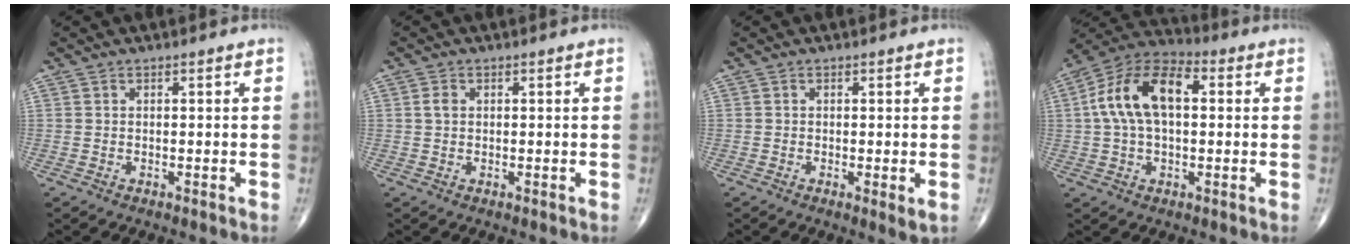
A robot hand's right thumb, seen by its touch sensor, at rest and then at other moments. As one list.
[{"total": 1.5, "force": [0.3, 1.1, 1.0], "torque": [-0.018, 0.003, 0.005]}, {"total": 2.1, "force": [-0.4, 0.4, 2.0], "torque": [-0.037, -0.009, -0.009]}, {"total": 14.5, "force": [2.2, 8.1, 11.8], "torque": [-0.222, 0.035, 0.030]}]